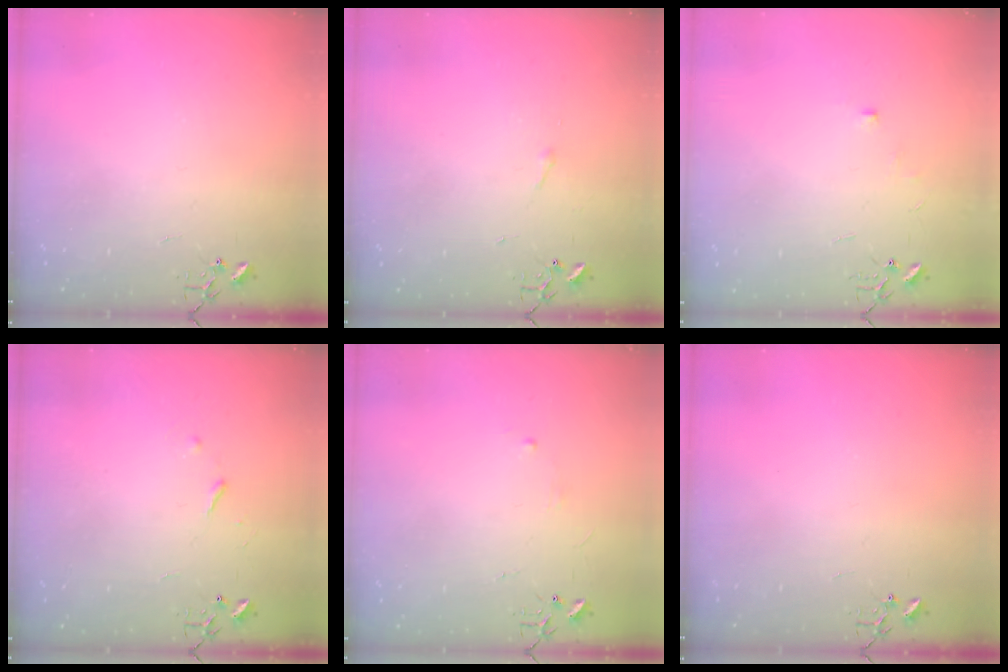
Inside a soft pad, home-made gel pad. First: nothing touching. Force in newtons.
{"total": 2.9, "press": 2.9, "slide": 0.5}
{"total": 5.4, "press": 5.3, "slide": 0.7}
{"total": 3.4, "press": 3.3, "slide": 0.6}
{"total": 2.9, "press": 2.8, "slide": 0.5}
{"total": 0.0}